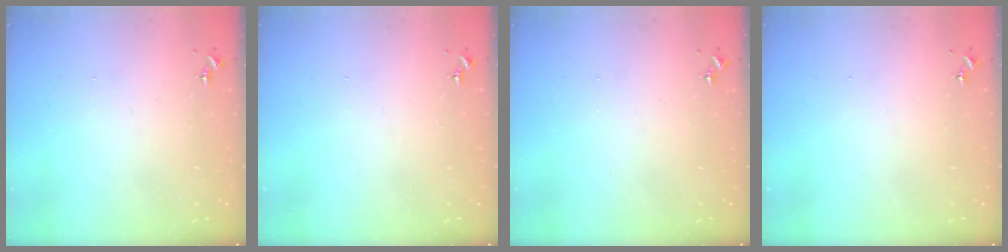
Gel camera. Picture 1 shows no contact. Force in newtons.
{"total": 0.0}
{"total": 0.0}
{"total": 0.0}